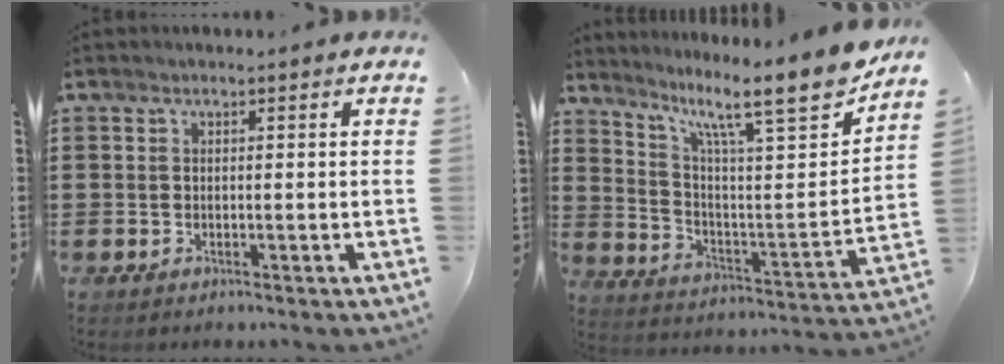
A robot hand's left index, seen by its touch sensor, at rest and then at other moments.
{"total": 12.3, "force": [9.6, 1.5, 7.6], "torque": [-0.136, -0.083, 0.145]}